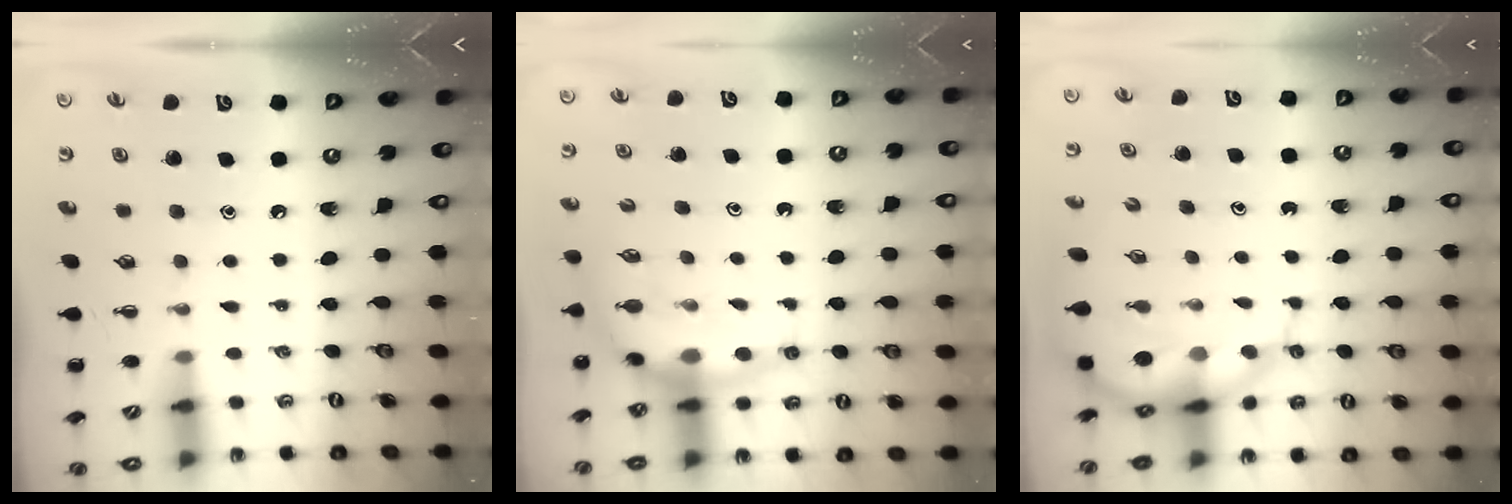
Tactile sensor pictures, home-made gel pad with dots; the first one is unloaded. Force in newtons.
{"total": 7.2, "press": 7.1, "slide": 1.2}
{"total": 7.3, "press": 6.9, "slide": 2.3}